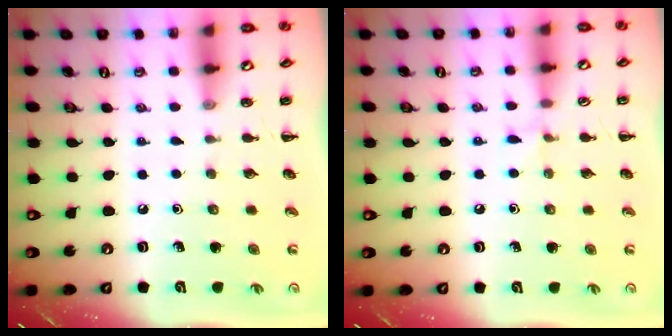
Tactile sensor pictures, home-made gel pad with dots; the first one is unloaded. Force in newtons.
{"total": 3.7, "press": 3.5, "slide": 1.4}